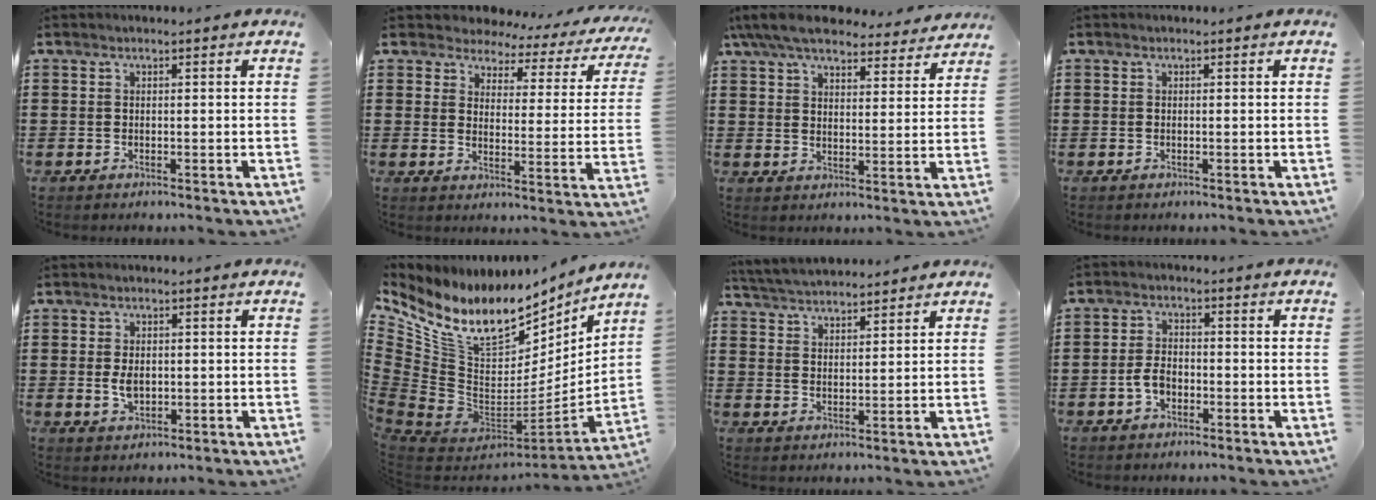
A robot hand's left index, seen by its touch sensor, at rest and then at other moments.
{"total": 3.5, "force": [3.0, 1.7, 0.6], "torque": [-0.027, -0.024, 0.045]}
{"total": 7.9, "force": [7.1, 1.6, 3.1], "torque": [-0.088, -0.025, 0.129]}
{"total": 0.0}
{"total": 3.2, "force": [0.1, 1.8, 2.6], "torque": [-0.044, 0.001, 0.000]}
{"total": 13.8, "force": [8.3, 7.6, 8.1], "torque": [-0.190, -0.062, 0.146]}
{"total": 3.8, "force": [3.8, 0.2, 0.3], "torque": [-0.020, -0.014, 0.069]}
{"total": 3.3, "force": [-1.2, 2.0, 2.4], "torque": [-0.060, -0.001, -0.026]}